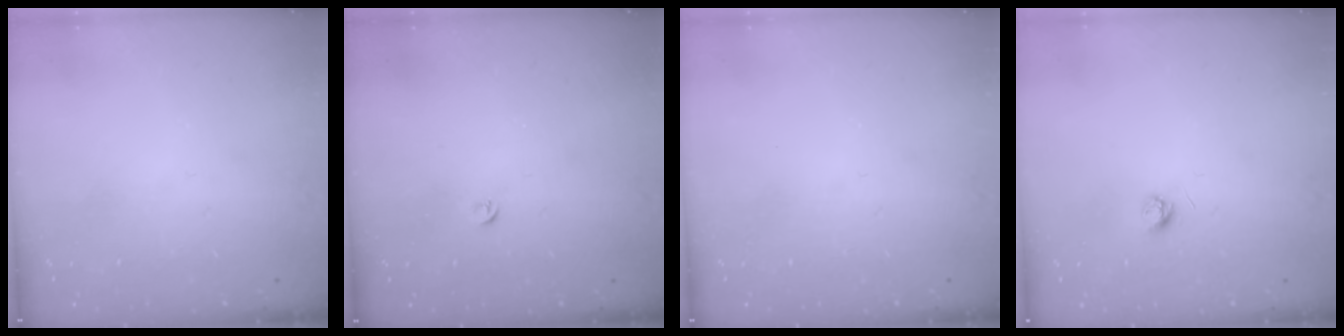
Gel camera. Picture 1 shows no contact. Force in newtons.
{"total": 3.4, "press": 3.4, "slide": 0.5}
{"total": 0.0}
{"total": 3.2, "press": 3.2, "slide": 0.4}